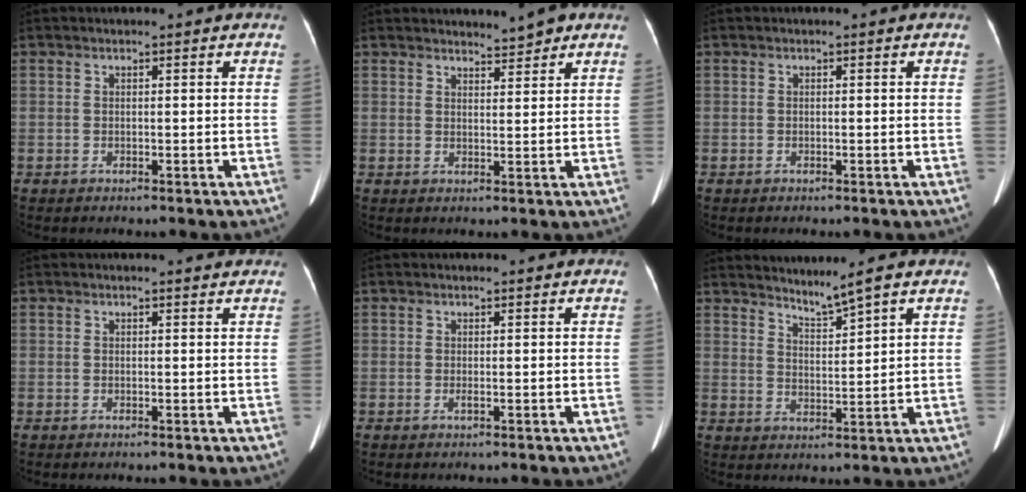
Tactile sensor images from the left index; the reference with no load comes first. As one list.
[{"total": 2.5, "force": [2.5, 0.2, 0.5], "torque": [-0.017, -0.006, 0.035]}, {"total": 0.0}, {"total": 1.5, "force": [1.5, 0.1, 0.1], "torque": [-0.010, -0.007, 0.011]}, {"total": 0.7, "force": [0.3, 0.0, 0.7], "torque": [-0.014, 0.006, 0.004]}, {"total": 3.7, "force": [3.2, -1.3, 1.3], "torque": [-0.034, -0.017, 0.069]}]